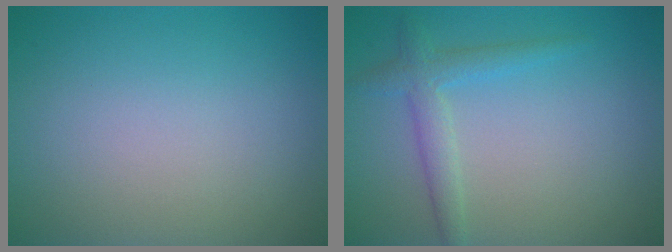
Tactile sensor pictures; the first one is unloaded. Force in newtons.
{"total": 2.3, "press": 2.3, "slide": 0.0}